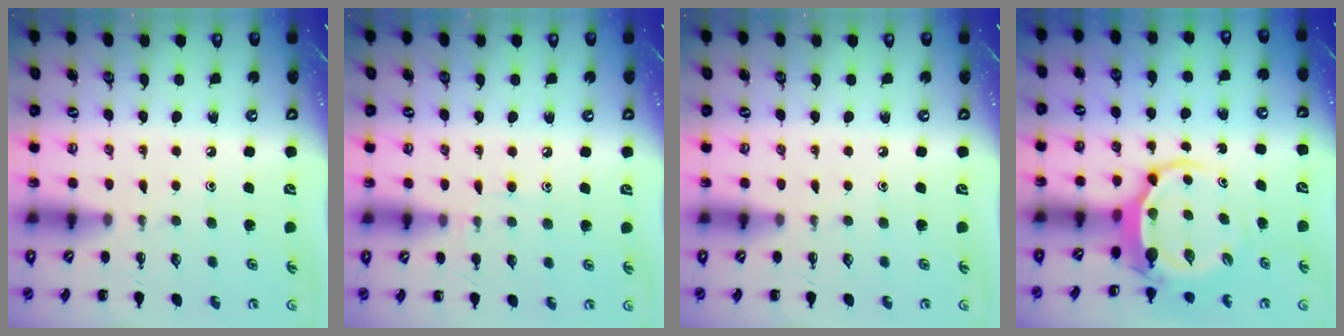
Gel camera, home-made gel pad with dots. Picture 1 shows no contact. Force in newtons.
{"total": 6.3, "press": 6.0, "slide": 2.0}
{"total": 0.0}
{"total": 5.3, "press": 5.2, "slide": 1.3}